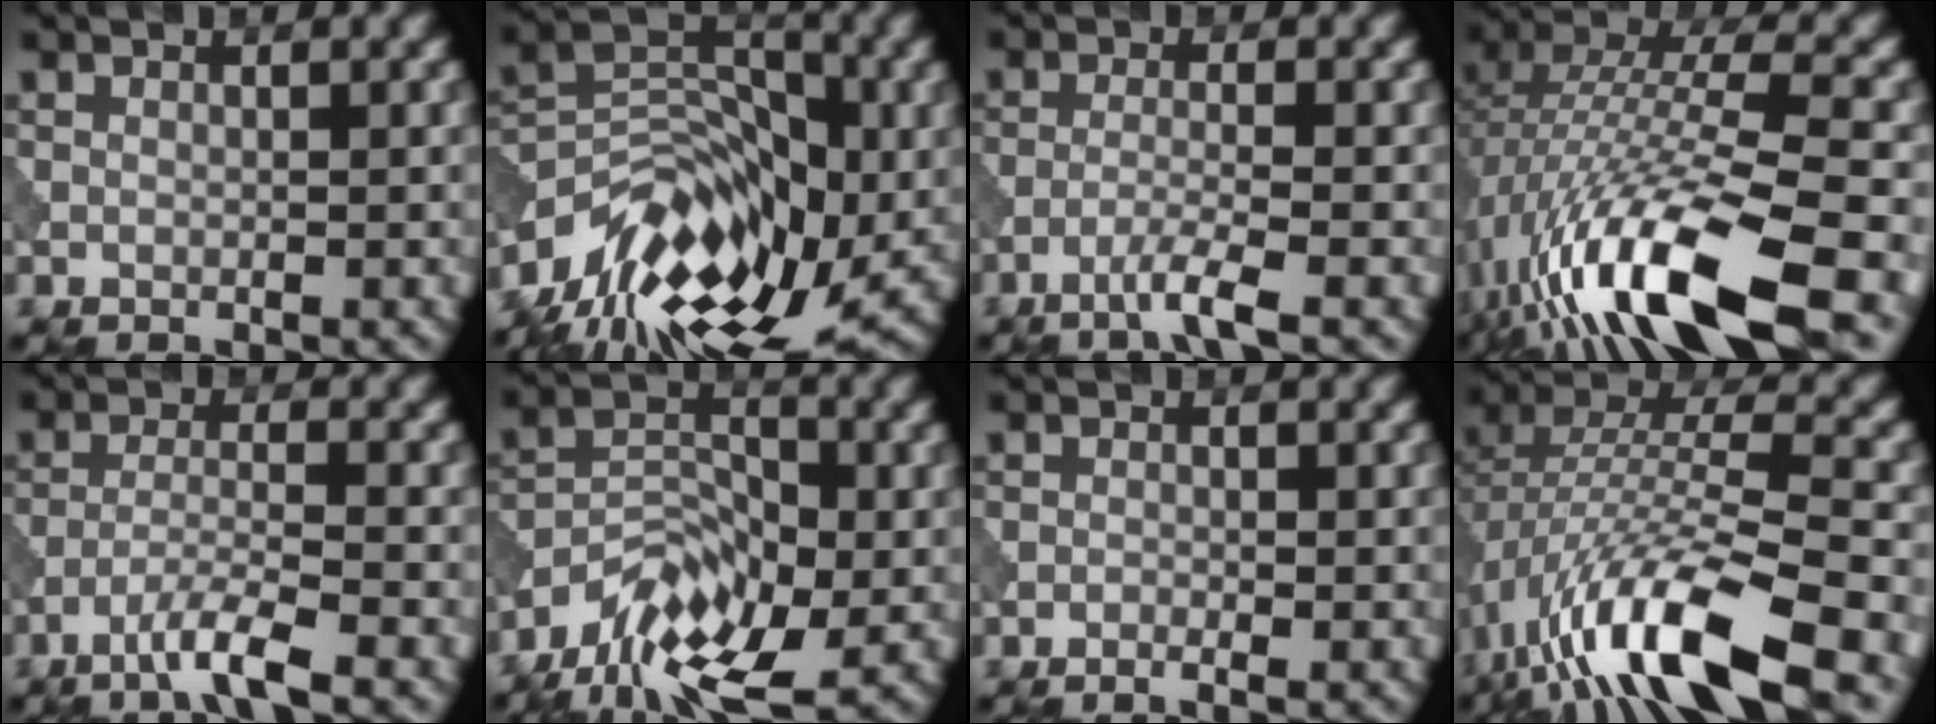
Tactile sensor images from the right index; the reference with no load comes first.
{"total": 12.0, "force": [-6.1, 6.7, 7.8], "torque": [-0.131, 0.013, -0.108]}
{"total": 3.1, "force": [-1.9, 0.0, 2.4], "torque": [-0.043, 0.005, -0.051]}
{"total": 15.1, "force": [-7.3, 4.4, 12.5], "torque": [-0.258, 0.010, -0.127]}
{"total": 4.3, "force": [-2.9, 0.3, 3.2], "torque": [-0.061, 0.003, -0.067]}
{"total": 8.1, "force": [-5.5, 3.6, 4.8], "torque": [-0.076, -0.002, -0.110]}
{"total": 0.8, "force": [-0.6, 0.1, 0.6], "torque": [-0.011, -0.002, -0.012]}
{"total": 13.5, "force": [-6.7, 4.2, 10.9], "torque": [-0.213, 0.005, -0.123]}